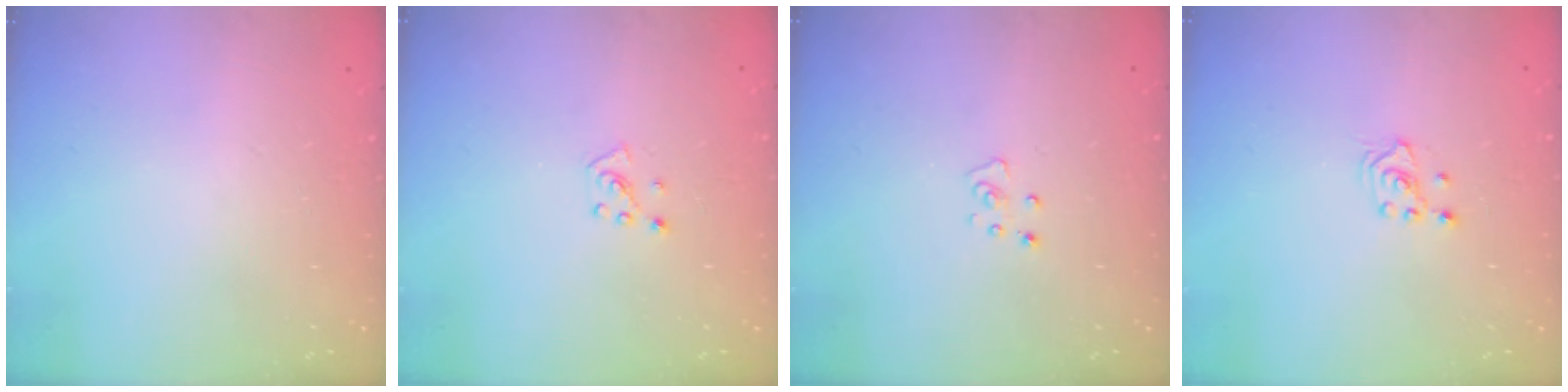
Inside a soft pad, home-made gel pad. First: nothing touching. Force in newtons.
{"total": 3.6, "press": 3.6, "slide": 0.4}
{"total": 2.8, "press": 2.8, "slide": 0.2}
{"total": 2.1, "press": 2.1, "slide": 0.1}